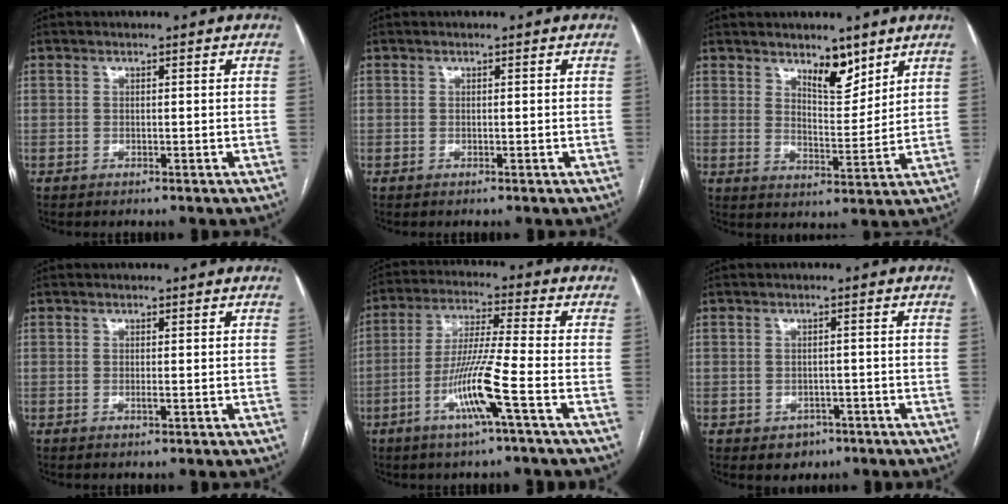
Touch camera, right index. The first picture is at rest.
{"total": 0.0}
{"total": 6.3, "force": [4.6, 2.4, 3.6], "torque": [-0.055, -0.012, 0.076]}
{"total": 0.7, "force": [-0.1, 0.1, 0.7], "torque": [-0.013, -0.002, 0.000]}
{"total": 10.4, "force": [-4.1, -0.9, 9.5], "torque": [-0.189, -0.008, -0.082]}
{"total": 3.2, "force": [-1.6, 2.6, 1.0], "torque": [-0.006, 0.008, -0.012]}